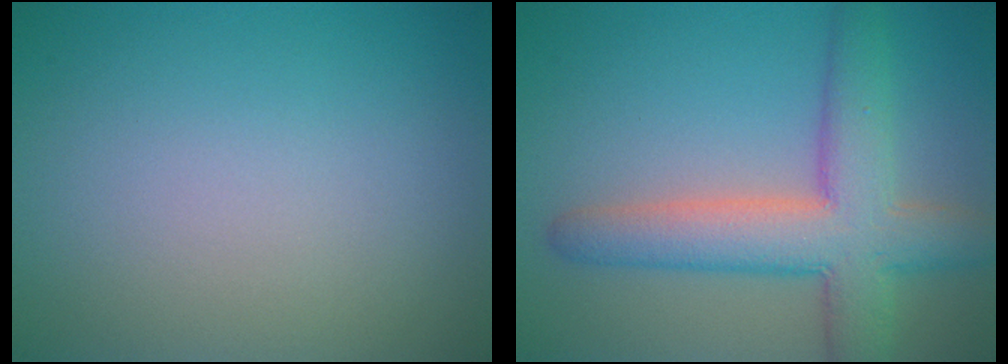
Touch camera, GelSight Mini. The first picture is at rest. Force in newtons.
{"total": 7.5, "press": 7.4, "slide": 0.3}